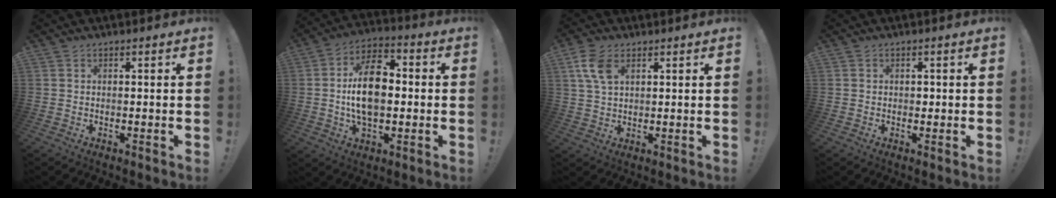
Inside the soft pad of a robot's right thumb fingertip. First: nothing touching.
{"total": 15.9, "force": [-0.2, 9.5, 12.8], "torque": [-0.229, 0.007, -0.009]}
{"total": 7.9, "force": [3.4, 4.5, 5.5], "torque": [-0.109, -0.003, 0.067]}
{"total": 0.8, "force": [0.0, 0.7, 0.3], "torque": [0.003, -0.002, -0.002]}